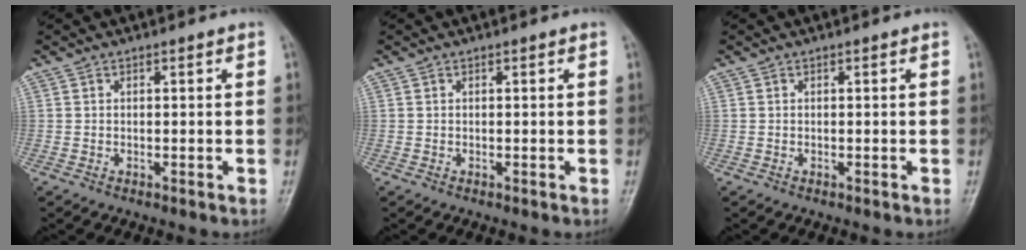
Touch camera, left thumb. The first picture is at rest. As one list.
[{"total": 0.0}, {"total": 0.0}]